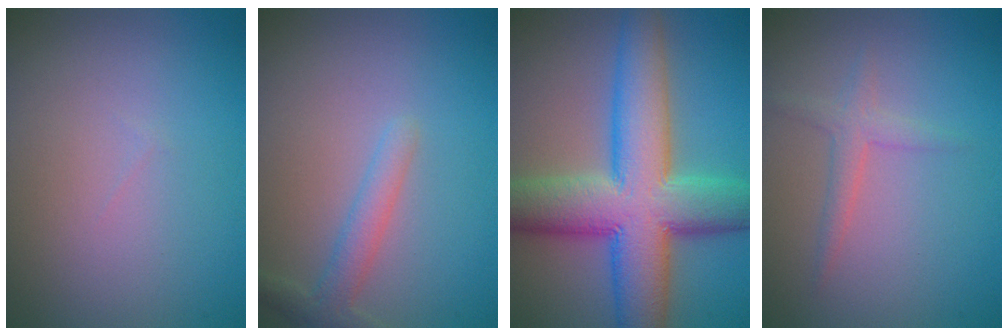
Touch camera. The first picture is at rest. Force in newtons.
{"total": 2.2, "press": 2.2, "slide": 0.1}
{"total": 11.2, "press": 11.2, "slide": 0.2}
{"total": 1.7, "press": 1.7, "slide": 0.1}